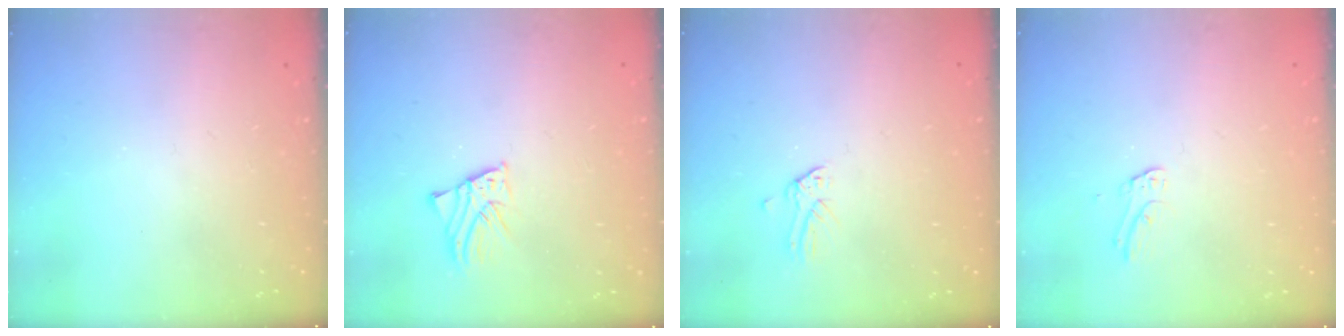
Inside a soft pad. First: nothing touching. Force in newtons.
{"total": 2.1, "press": 2.1, "slide": 0.2}
{"total": 0.0}
{"total": 3.5, "press": 3.4, "slide": 0.3}